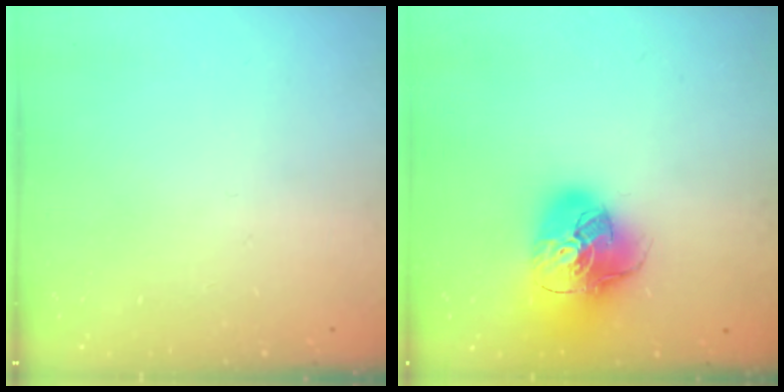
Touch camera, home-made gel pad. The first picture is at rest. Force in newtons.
{"total": 17.8, "press": 17.6, "slide": 2.6}